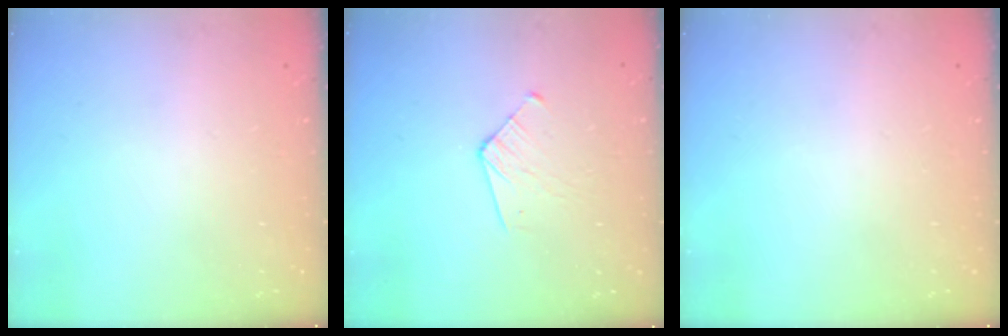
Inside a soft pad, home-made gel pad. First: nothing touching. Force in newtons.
{"total": 5.7, "press": 5.7, "slide": 0.4}
{"total": 0.0}